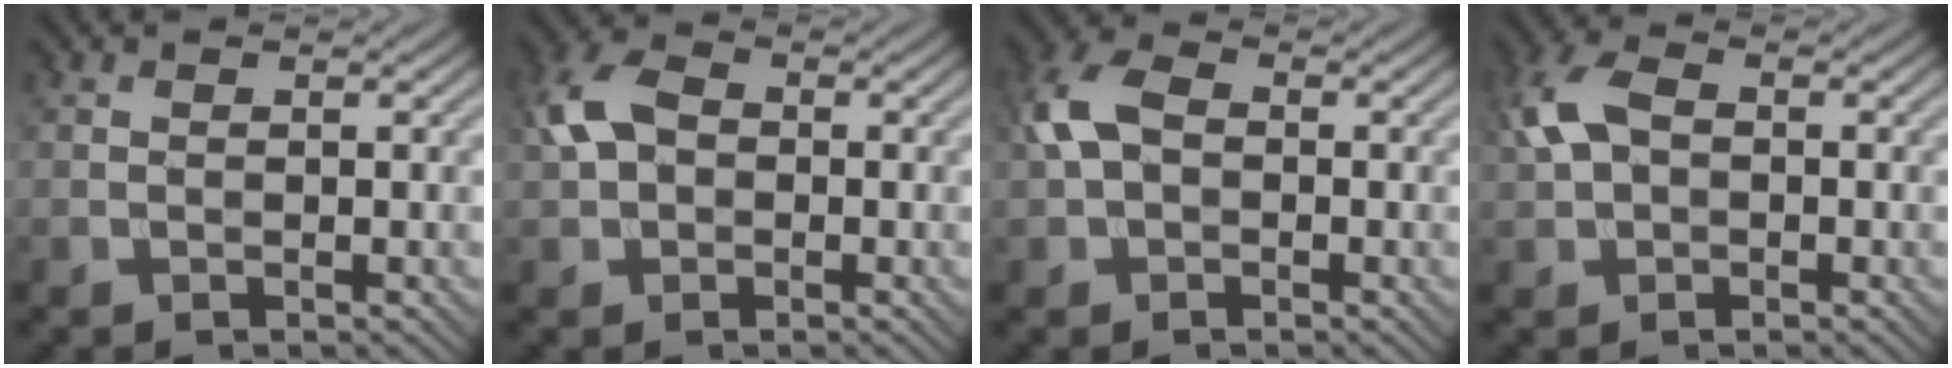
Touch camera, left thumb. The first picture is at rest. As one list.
[{"total": 5.5, "force": [0.4, 4.1, 3.7], "torque": [-0.086, 0.014, -0.002]}, {"total": 5.3, "force": [0.1, 3.7, 3.8], "torque": [-0.090, 0.015, -0.009]}, {"total": 5.5, "force": [0.6, 3.7, 4.0], "torque": [-0.097, 0.014, 0.003]}]